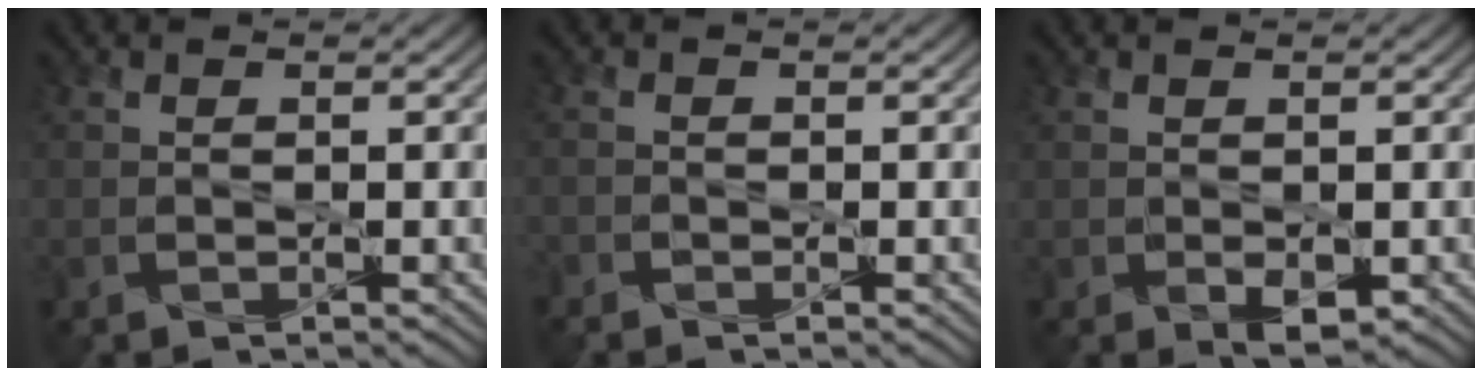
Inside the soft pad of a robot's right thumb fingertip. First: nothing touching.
{"total": 1.0, "force": [-1.0, 0.3, 0.2], "torque": [-0.007, -0.004, -0.024]}
{"total": 1.9, "force": [-0.3, 1.1, 1.5], "torque": [-0.031, -0.008, 0.001]}